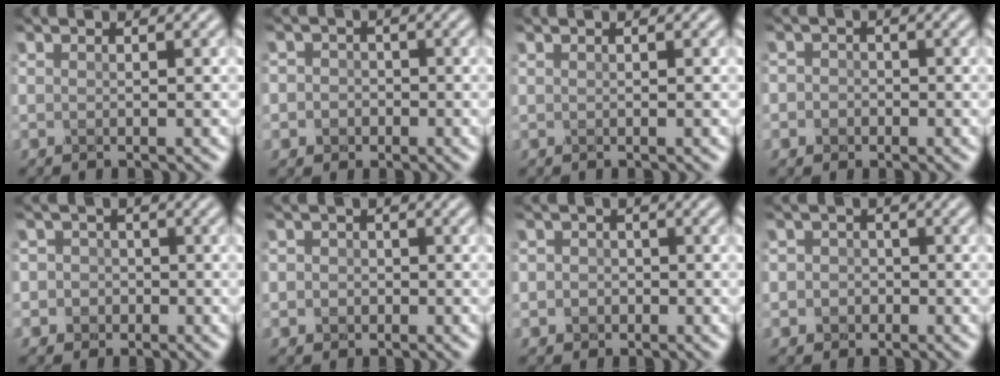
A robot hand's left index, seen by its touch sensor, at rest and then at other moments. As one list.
[{"total": 3.3, "force": [-0.6, 3.1, 0.8], "torque": [0.015, 0.010, -0.035]}, {"total": 0.0}, {"total": 2.5, "force": [-0.4, 2.4, 0.7], "torque": [0.012, 0.012, -0.032]}, {"total": 4.1, "force": [-0.7, 3.9, 0.9], "torque": [0.012, 0.015, -0.041]}, {"total": 2.7, "force": [0.0, 2.6, 0.9], "torque": [0.007, 0.010, -0.028]}, {"total": 2.6, "force": [-0.2, 2.4, 0.8], "torque": [0.010, 0.007, -0.026]}, {"total": 3.1, "force": [-0.5, 3.0, 0.8], "torque": [0.014, 0.009, -0.032]}]